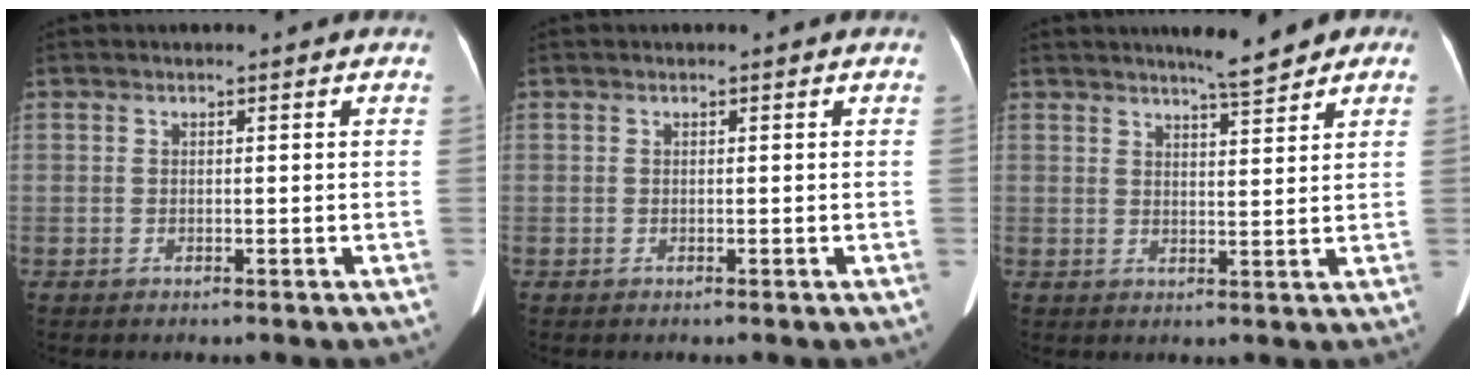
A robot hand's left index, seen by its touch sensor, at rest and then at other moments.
{"total": 0.0}
{"total": 5.0, "force": [4.2, 0.6, 2.7], "torque": [-0.037, 0.004, 0.057]}